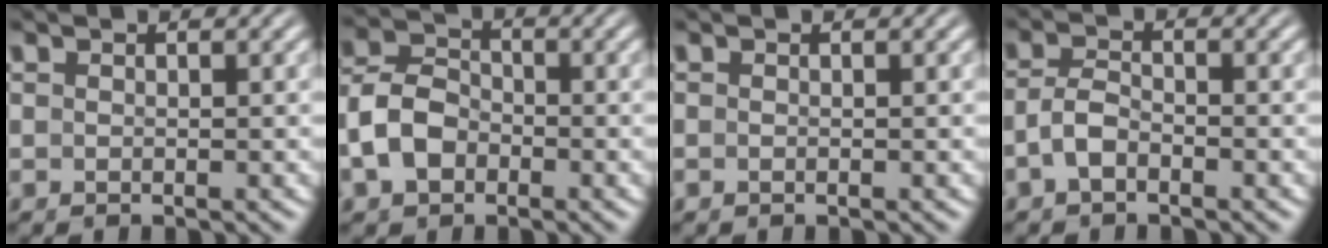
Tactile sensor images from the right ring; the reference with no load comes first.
{"total": 6.0, "force": [-1.4, 5.0, 3.0], "torque": [-0.070, -0.015, -0.019]}
{"total": 0.0}
{"total": 2.5, "force": [-1.2, 1.5, 1.5], "torque": [-0.038, -0.010, -0.015]}